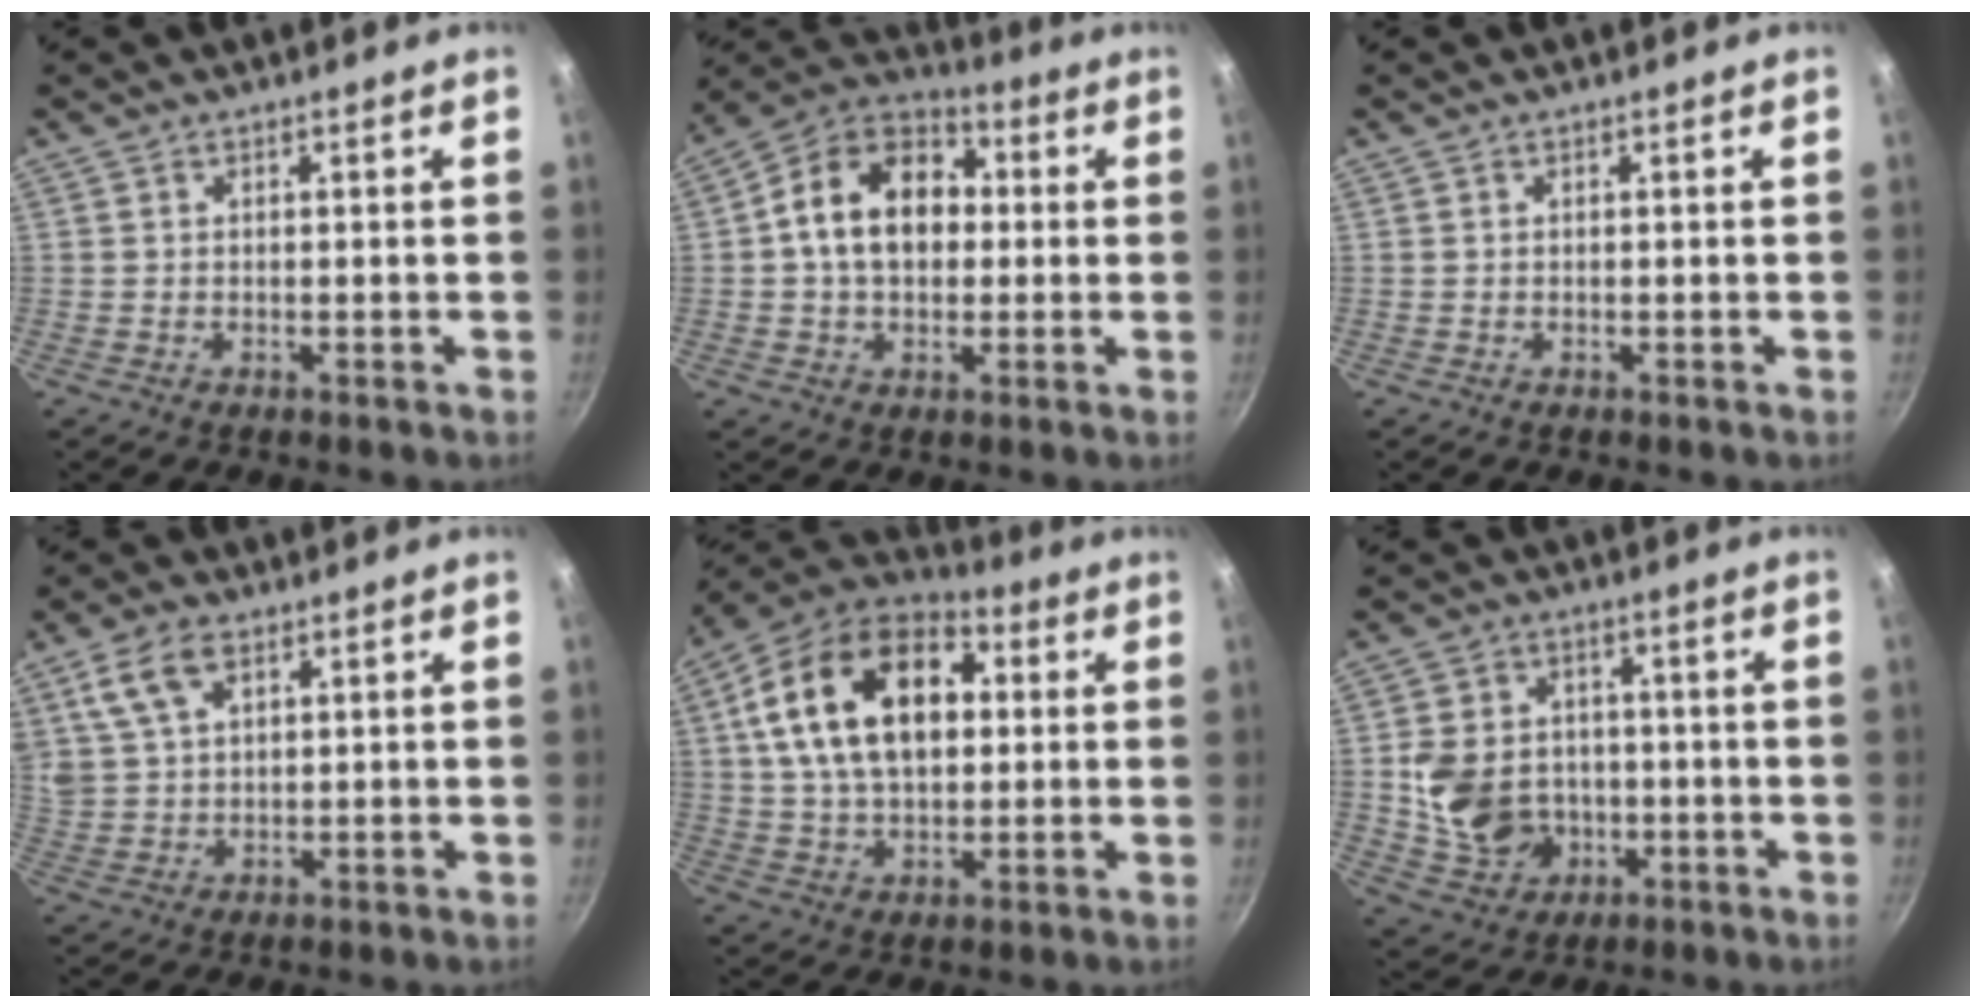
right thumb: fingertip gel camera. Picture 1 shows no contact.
{"total": 15.3, "force": [1.3, 11.1, 10.5], "torque": [-0.141, 0.032, 0.002]}
{"total": 0.0}
{"total": 8.5, "force": [4.1, 5.0, 5.5], "torque": [-0.099, -0.004, 0.085]}
{"total": 22.0, "force": [4.5, 13.9, 16.4], "torque": [-0.260, 0.021, 0.063]}
{"total": 12.8, "force": [-1.4, 10.8, 6.7], "torque": [-0.098, 0.018, -0.013]}